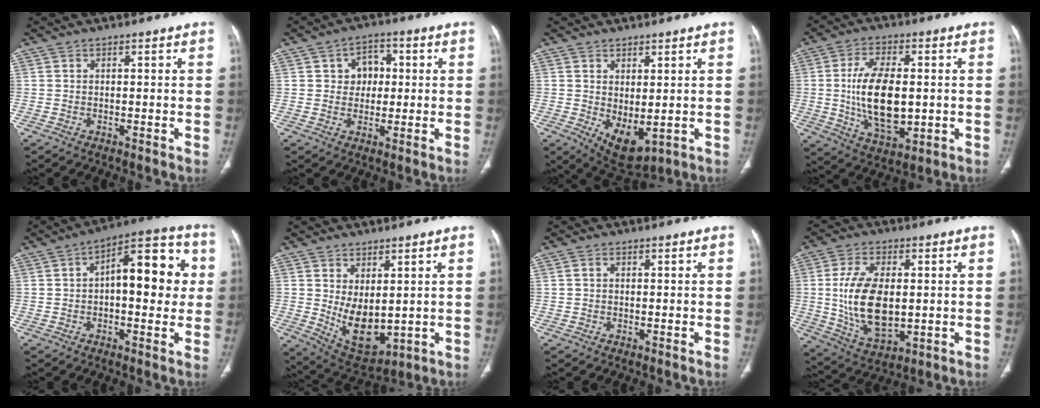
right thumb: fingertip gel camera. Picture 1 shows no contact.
{"total": 5.9, "force": [1.0, 4.8, 3.3], "torque": [-0.017, 0.006, 0.011]}
{"total": 7.0, "force": [-0.5, 3.7, 5.9], "torque": [-0.084, -0.013, 0.016]}
{"total": 14.6, "force": [-0.2, 7.5, 12.5], "torque": [-0.216, -0.011, 0.005]}
{"total": 14.9, "force": [1.5, 7.0, 13.0], "torque": [-0.143, 0.034, 0.015]}
{"total": 9.7, "force": [0.7, 5.4, 8.0], "torque": [-0.114, -0.023, 0.042]}
{"total": 0.6, "force": [0.1, 0.4, 0.3], "torque": [-0.006, 0.003, 0.000]}
{"total": 14.8, "force": [0.4, 8.0, 12.4], "torque": [-0.232, -0.014, 0.020]}